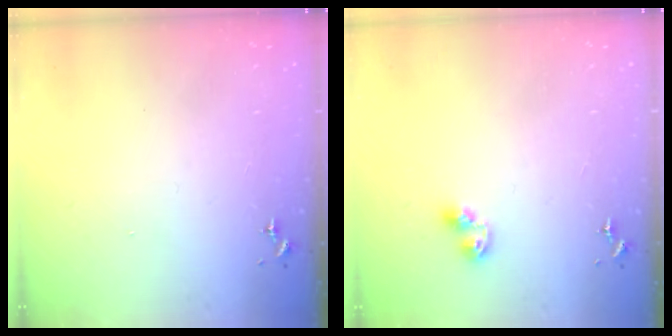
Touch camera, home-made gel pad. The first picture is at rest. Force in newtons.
{"total": 6.3, "press": 6.3, "slide": 0.5}